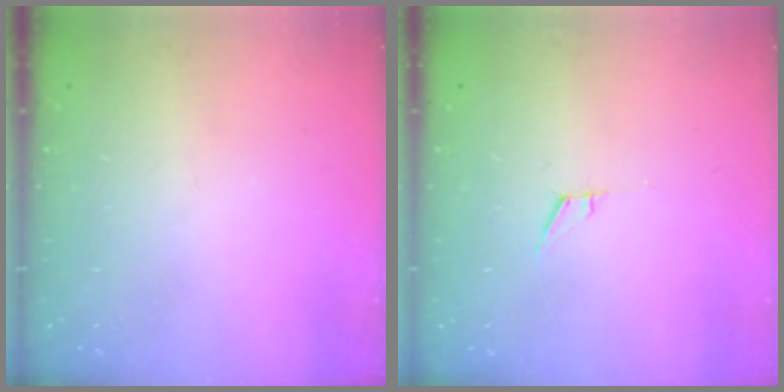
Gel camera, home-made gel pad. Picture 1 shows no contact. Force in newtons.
{"total": 5.2, "press": 4.5, "slide": 2.5}